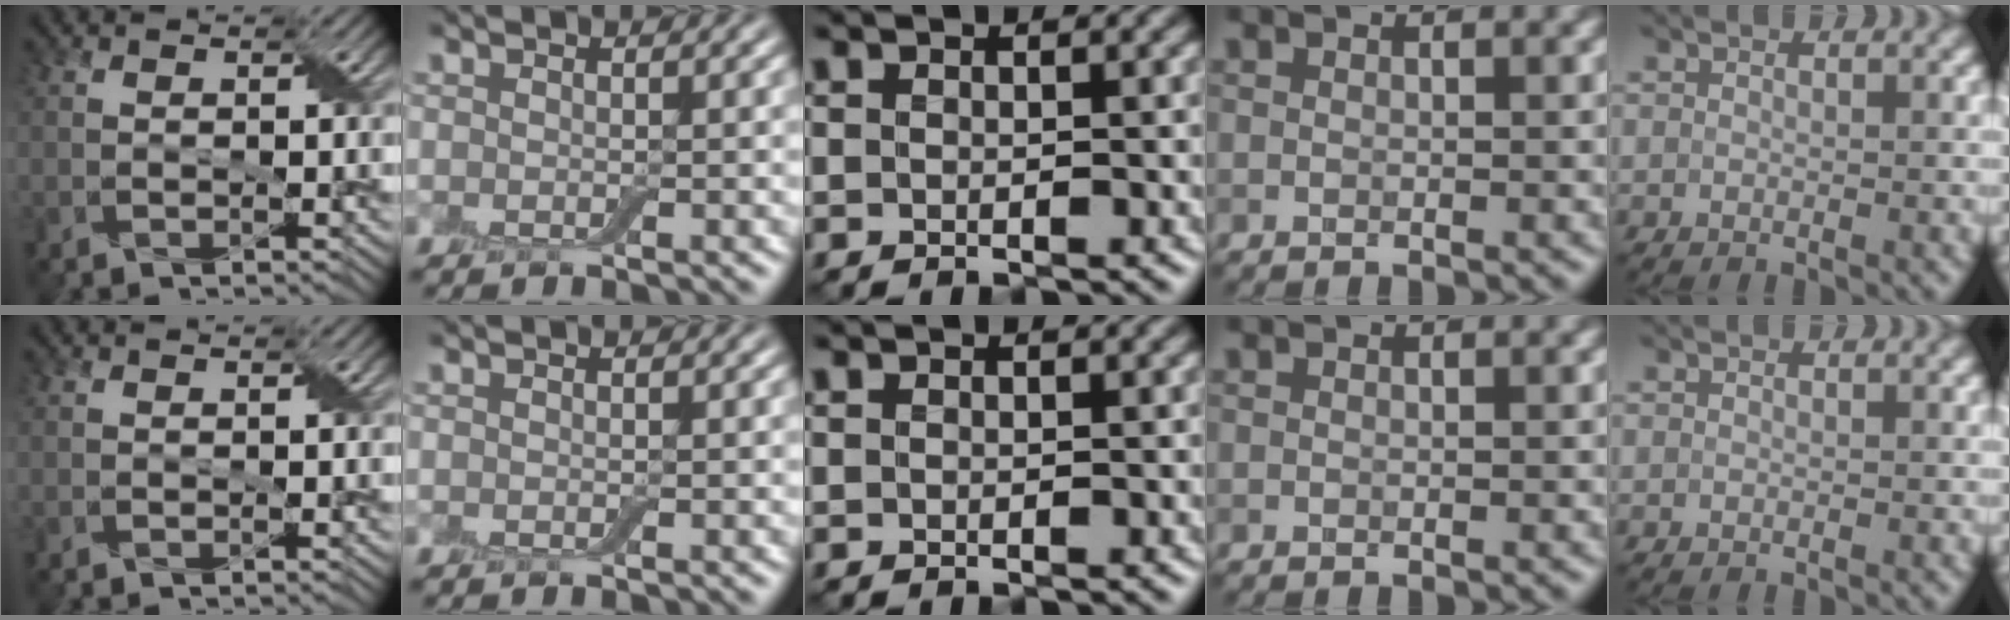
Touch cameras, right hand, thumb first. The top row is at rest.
{}